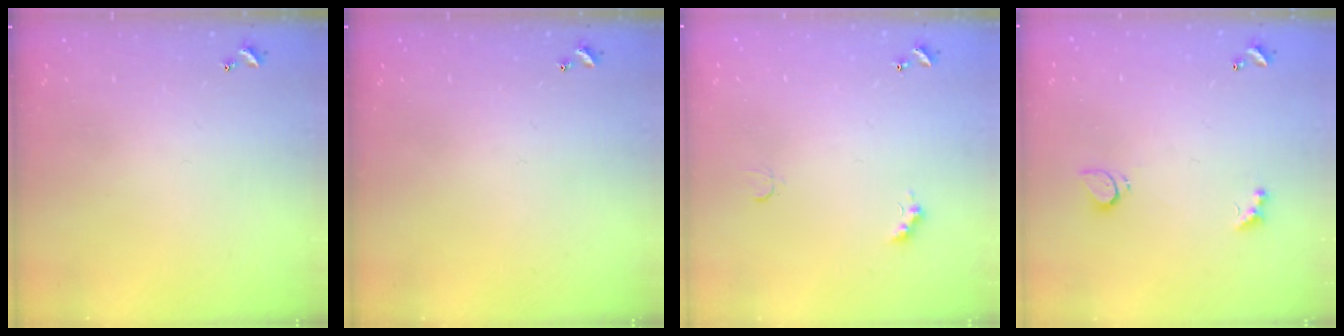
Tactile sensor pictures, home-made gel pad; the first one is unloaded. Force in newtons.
{"total": 0.0}
{"total": 2.4, "press": 2.3, "slide": 0.5}
{"total": 2.2, "press": 2.1, "slide": 0.6}